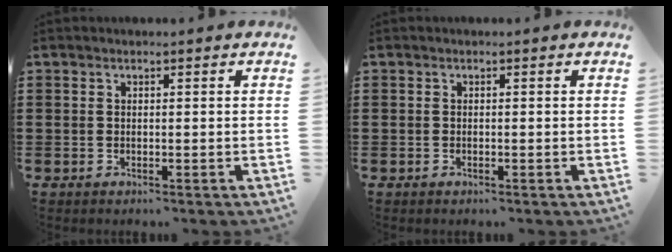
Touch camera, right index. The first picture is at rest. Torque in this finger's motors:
{"motor_torque": [-0.29, 0.25, -0.01, 0.00]}